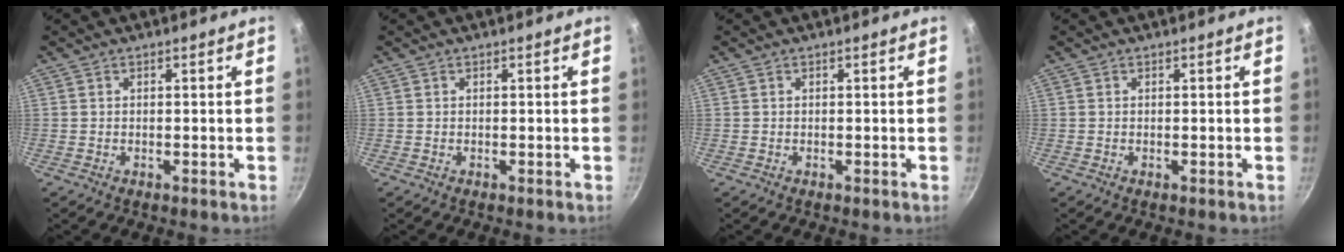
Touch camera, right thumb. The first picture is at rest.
{"total": 0.0}
{"total": 0.0}
{"total": 0.0}